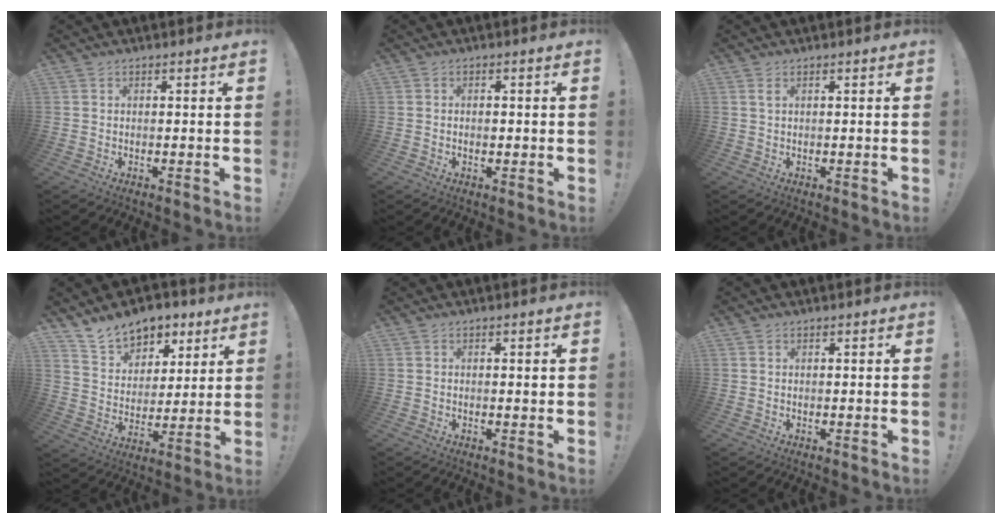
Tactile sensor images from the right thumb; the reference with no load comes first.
{"total": 1.2, "force": [-0.5, 0.6, 0.9], "torque": [-0.016, 0.002, -0.010]}
{"total": 1.1, "force": [0.5, 0.2, 1.0], "torque": [-0.015, 0.000, 0.007]}
{"total": 12.9, "force": [9.6, 7.7, 3.9], "torque": [-0.069, -0.065, 0.183]}
{"total": 0.8, "force": [0.2, 0.0, 0.8], "torque": [-0.016, 0.001, 0.002]}
{"total": 0.0}